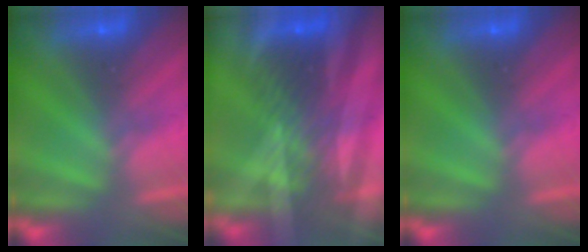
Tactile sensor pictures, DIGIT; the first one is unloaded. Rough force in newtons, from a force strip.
{"total": 3.1}
{"total": 0.0}